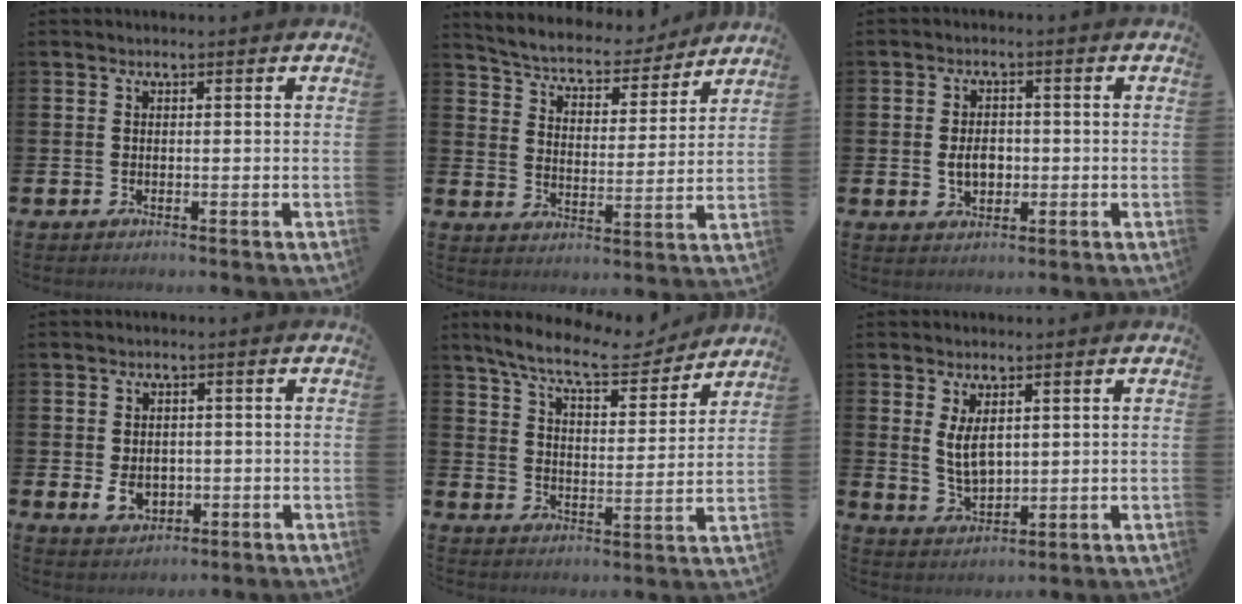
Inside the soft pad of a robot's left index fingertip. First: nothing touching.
{"total": 5.6, "force": [5.3, 1.6, 0.8], "torque": [-0.044, -0.047, 0.086]}
{"total": 3.5, "force": [-0.4, 2.5, 2.5], "torque": [-0.026, -0.003, -0.014]}
{"total": 3.5, "force": [-0.6, 2.6, 2.2], "torque": [-0.030, -0.001, -0.015]}
{"total": 9.4, "force": [8.5, 1.7, 3.7], "torque": [-0.093, -0.049, 0.147]}
{"total": 4.2, "force": [2.0, 1.9, 3.1], "torque": [-0.039, -0.012, 0.032]}